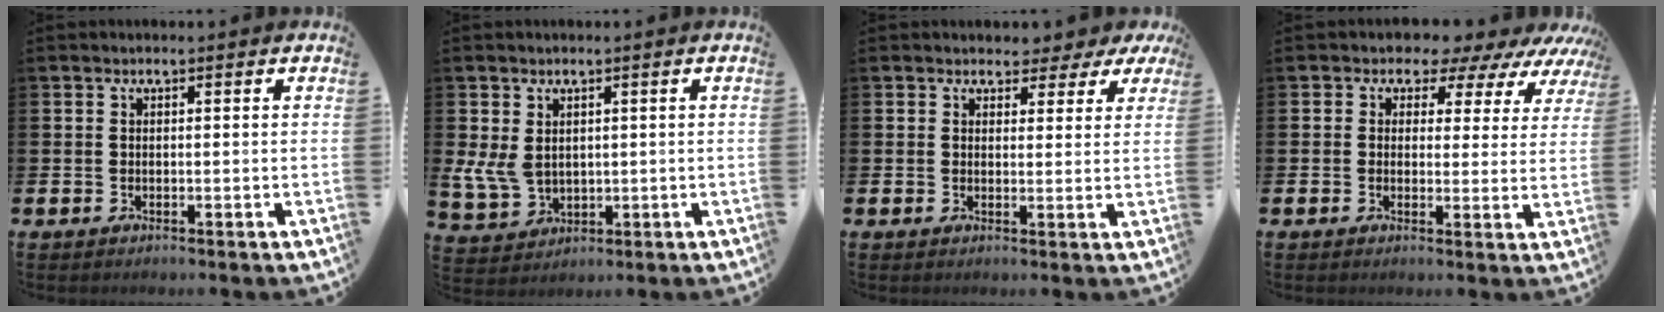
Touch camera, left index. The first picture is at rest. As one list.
[{"total": 3.9, "force": [1.6, 2.9, 2.0], "torque": [-0.042, 0.001, 0.030]}, {"total": 3.0, "force": [2.4, 1.8, 0.4], "torque": [-0.004, -0.012, 0.038]}, {"total": 3.9, "force": [2.9, 2.6, 0.7], "torque": [-0.014, -0.032, 0.038]}]